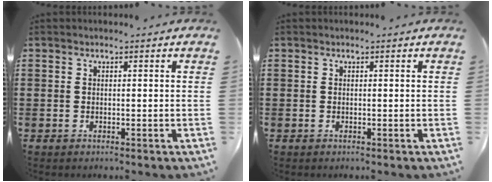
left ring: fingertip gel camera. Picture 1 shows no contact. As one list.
[{"total": 0.0}]